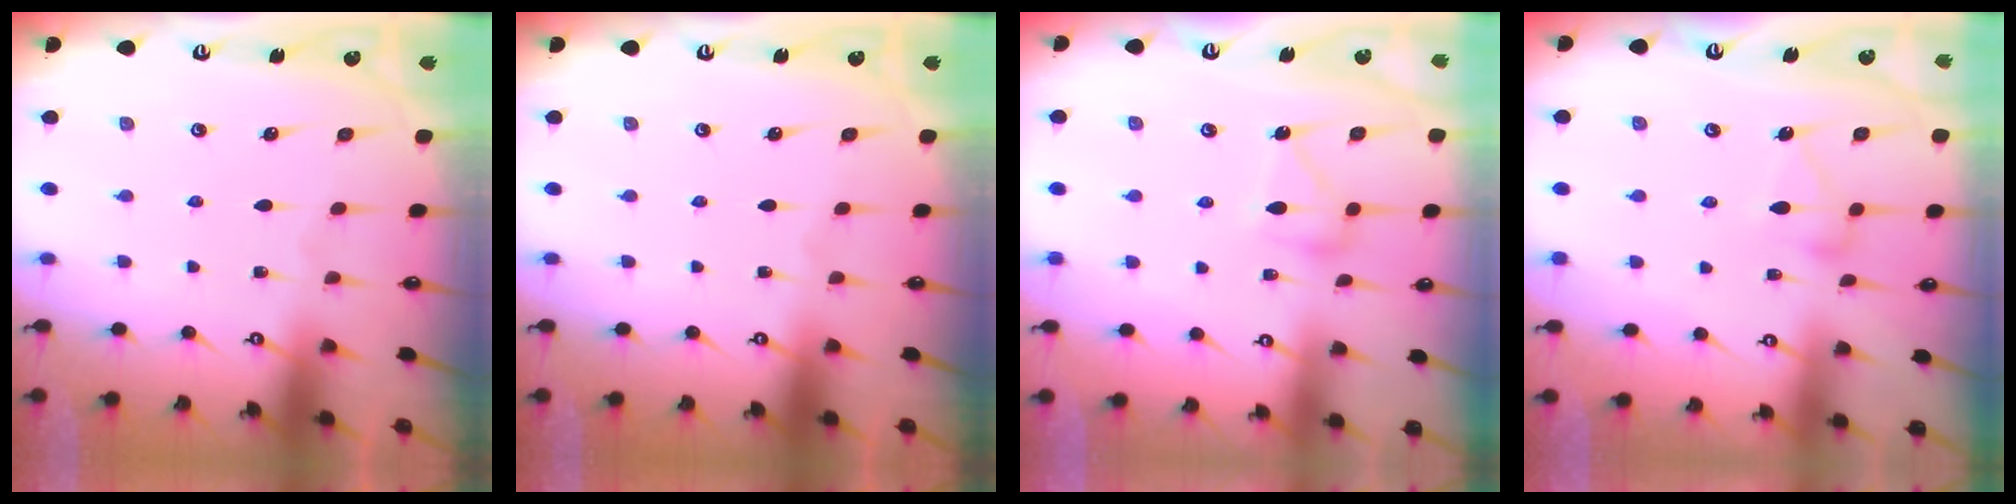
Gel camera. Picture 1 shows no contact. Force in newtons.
{"total": 0.0}
{"total": 11.1, "press": 11.1, "slide": 0.6}
{"total": 7.9, "press": 7.9, "slide": 0.5}